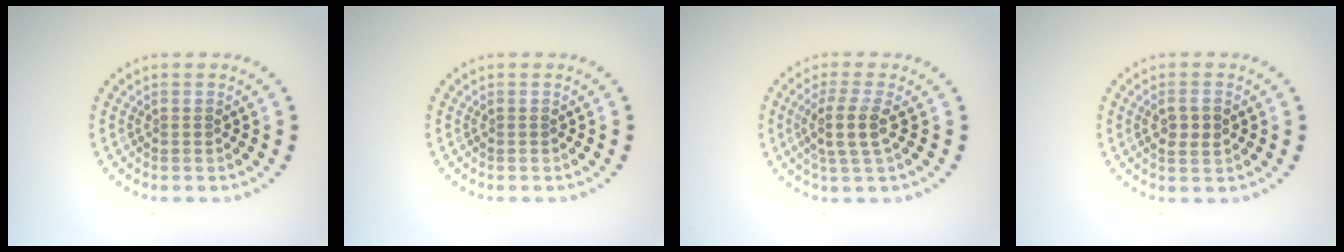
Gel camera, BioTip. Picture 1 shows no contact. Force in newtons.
{"total": 0.0}
{"total": 2.9, "press": 2.3, "slide": 1.7}
{"total": 2.1, "press": 2.0, "slide": 0.4}